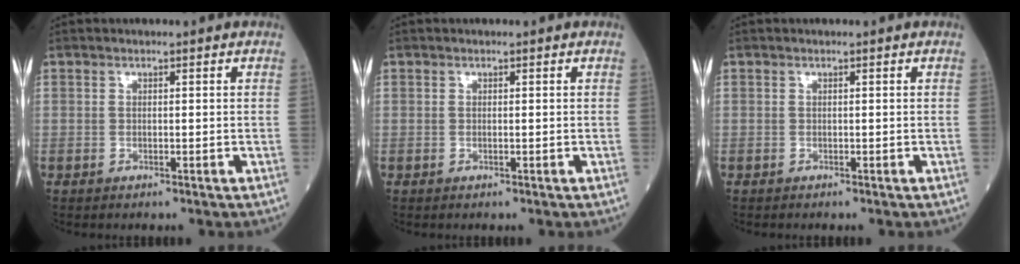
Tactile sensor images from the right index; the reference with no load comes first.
{"total": 0.0}
{"total": 0.0}